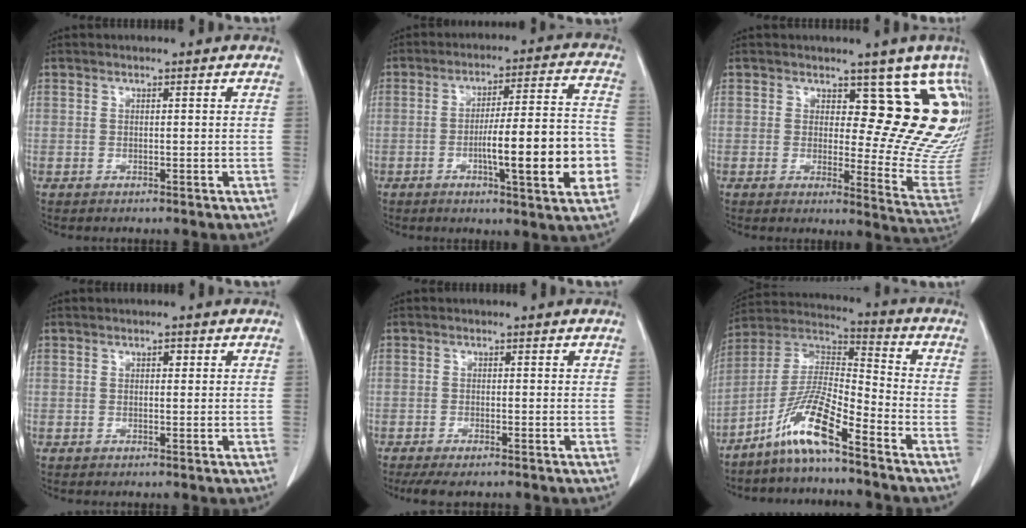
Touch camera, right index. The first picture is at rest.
{"total": 15.1, "force": [-4.0, 1.5, 14.4], "torque": [-0.209, 0.009, -0.057]}
{"total": 14.0, "force": [8.6, 5.2, 9.8], "torque": [-0.099, -0.033, 0.080]}
{"total": 0.8, "force": [0.3, 0.4, 0.6], "torque": [-0.007, 0.001, 0.003]}
{"total": 4.3, "force": [-3.4, 0.8, 2.4], "torque": [-0.036, -0.010, -0.054]}
{"total": 11.2, "force": [-7.6, 0.5, 8.2], "torque": [-0.169, 0.002, -0.152]}